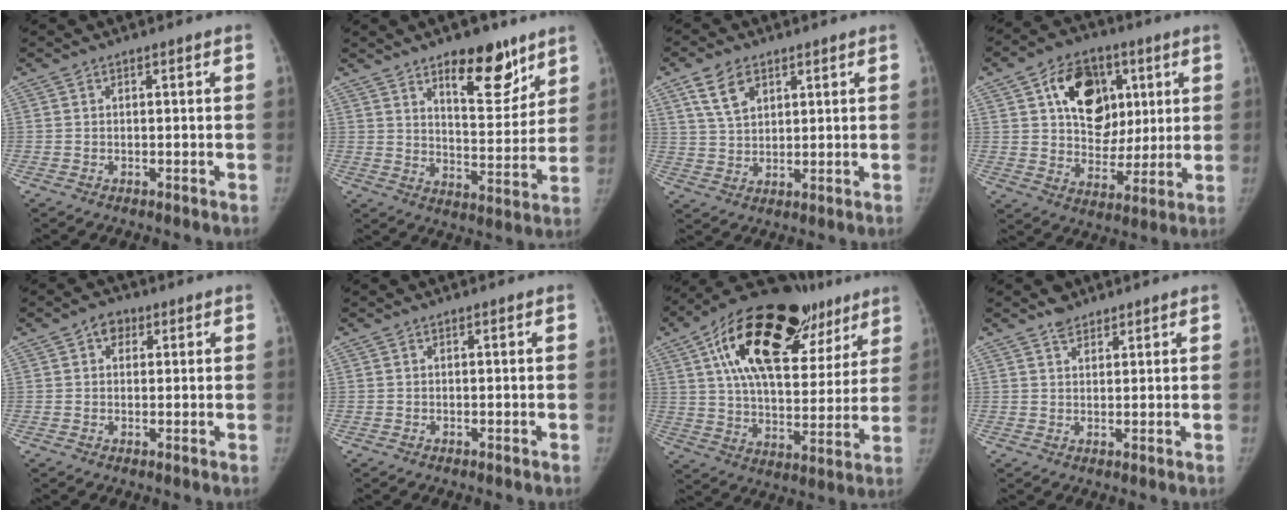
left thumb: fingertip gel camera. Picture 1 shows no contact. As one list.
[{"total": 13.6, "force": [8.9, 5.8, 8.6], "torque": [-0.078, -0.061, 0.138]}, {"total": 7.3, "force": [3.8, 4.5, 4.3], "torque": [-0.067, -0.014, 0.076]}, {"total": 16.6, "force": [5.7, 12.0, 10.0], "torque": [-0.112, -0.015, 0.096]}, {"total": 3.3, "force": [1.4, 2.6, 1.6], "torque": [-0.003, 0.000, 0.017]}, {"total": 0.0}, {"total": 30.0, "force": [15.7, 14.9, 20.8], "torque": [-0.295, 0.005, 0.254]}, {"total": 2.7, "force": [2.1, 1.6, 0.5], "torque": [0.009, -0.016, 0.033]}]